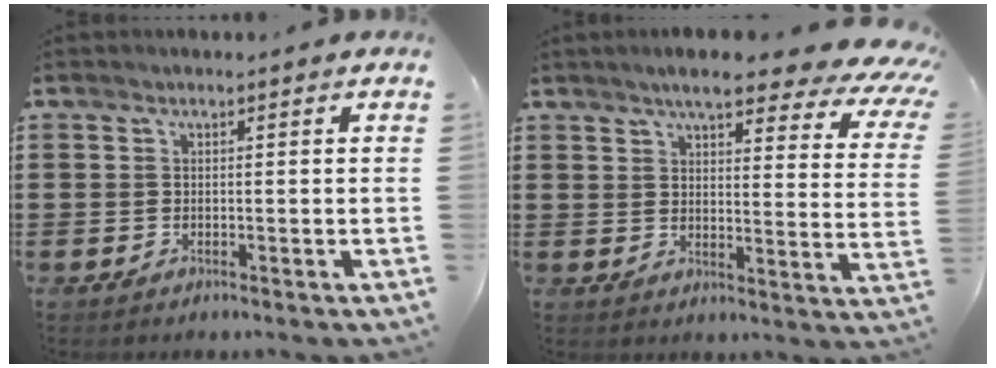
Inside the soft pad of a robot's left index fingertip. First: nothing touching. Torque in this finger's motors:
{"motor_torque": [2.14, 0.00, 1.05, 0.09]}